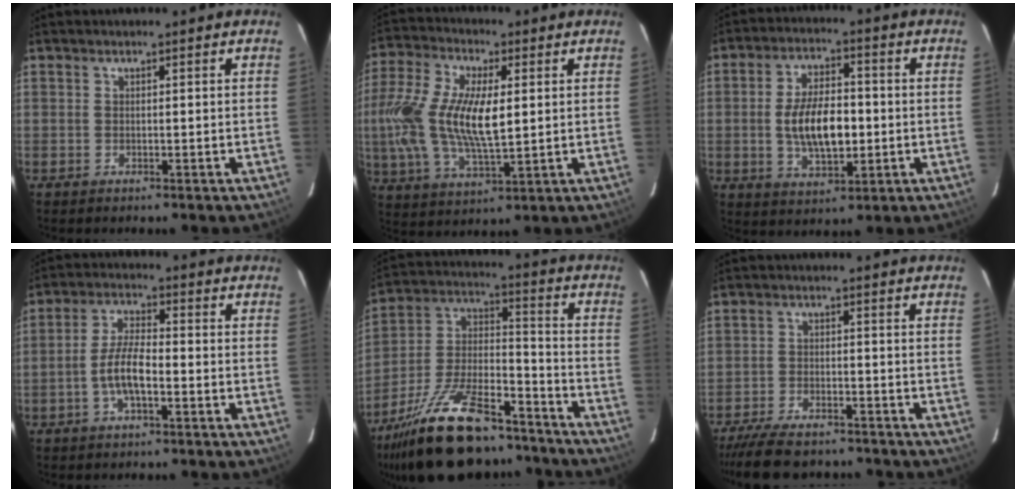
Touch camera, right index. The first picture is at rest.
{"total": 18.2, "force": [1.3, 7.9, 16.3], "torque": [-0.332, 0.001, 0.022]}
{"total": 11.5, "force": [-1.2, 5.6, 10.0], "torque": [-0.189, 0.001, -0.015]}
{"total": 6.8, "force": [-2.4, 2.1, 6.0], "torque": [-0.124, 0.008, -0.046]}
{"total": 26.2, "force": [-19.5, 9.8, 14.5], "torque": [-0.275, 0.007, -0.306]}
{"total": 11.9, "force": [-10.2, 3.7, 4.9], "torque": [-0.116, -0.015, -0.161]}